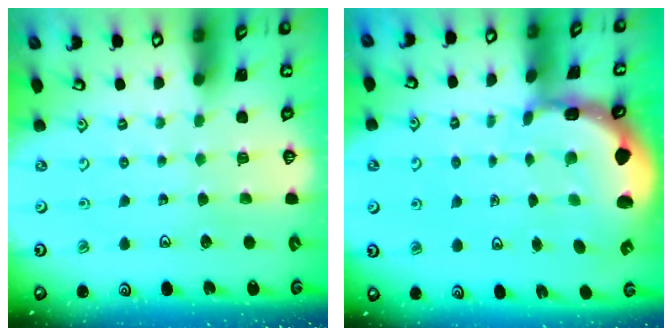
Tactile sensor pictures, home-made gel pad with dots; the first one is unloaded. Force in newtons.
{"total": 2.5, "press": 2.4, "slide": 0.9}